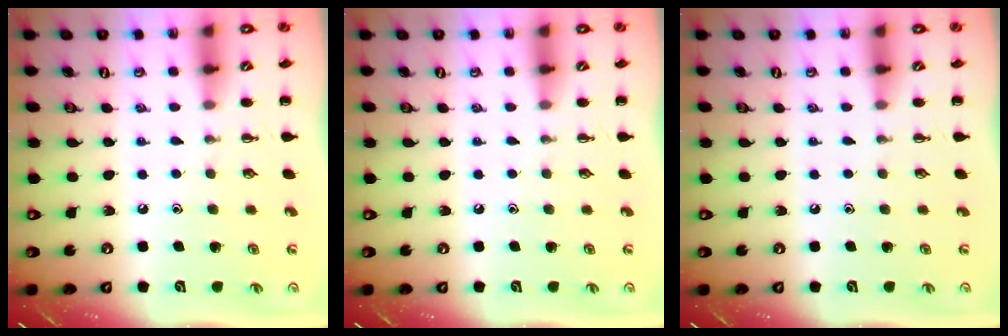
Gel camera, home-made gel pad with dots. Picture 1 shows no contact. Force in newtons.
{"total": 0.0}
{"total": 0.0}